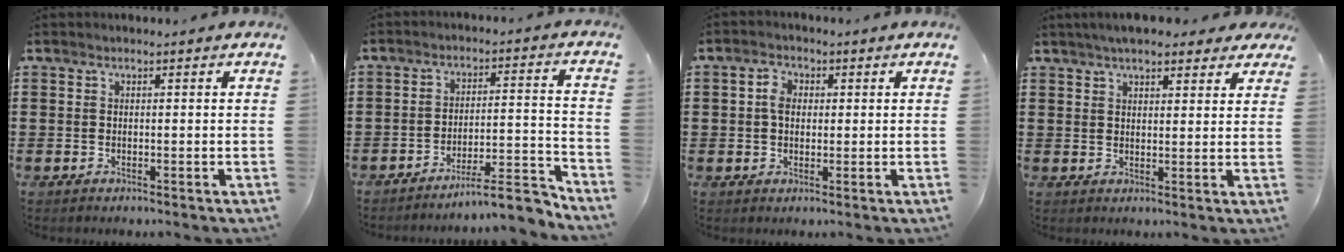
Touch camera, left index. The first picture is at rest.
{"total": 8.0, "force": [-7.1, 0.3, 3.8], "torque": [-0.052, 0.010, -0.131]}
{"total": 3.1, "force": [0.4, 2.3, 2.1], "torque": [-0.048, 0.012, 0.006]}
{"total": 5.1, "force": [4.3, 1.4, 2.4], "torque": [-0.059, 0.003, 0.078]}